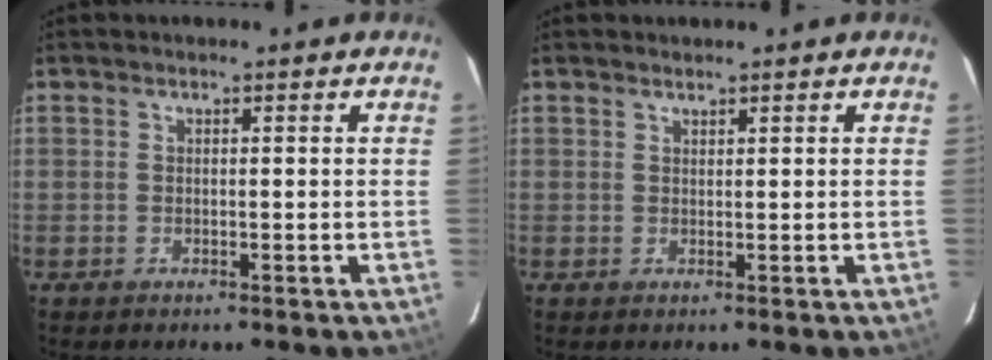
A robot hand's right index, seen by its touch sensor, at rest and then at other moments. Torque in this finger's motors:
{"motor_torque": [-0.08, 0.05, -0.03, 0.00]}